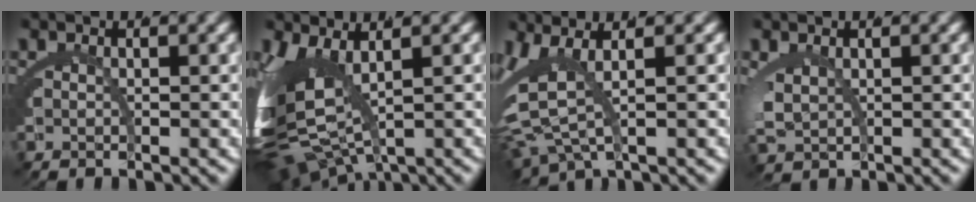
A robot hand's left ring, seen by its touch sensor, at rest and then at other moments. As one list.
[{"total": 8.7, "force": [-0.9, 5.2, 7.0], "torque": [-0.172, -0.039, 0.008]}, {"total": 6.7, "force": [1.4, 3.8, 5.3], "torque": [-0.132, -0.014, 0.031]}, {"total": 1.7, "force": [0.7, 1.0, 1.2], "torque": [-0.051, -0.021, 0.031]}]